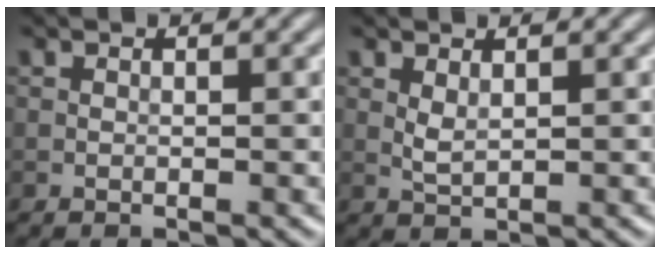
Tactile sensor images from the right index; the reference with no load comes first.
{"total": 1.2, "force": [0.6, 0.5, 0.9], "torque": [-0.026, -0.002, 0.016]}